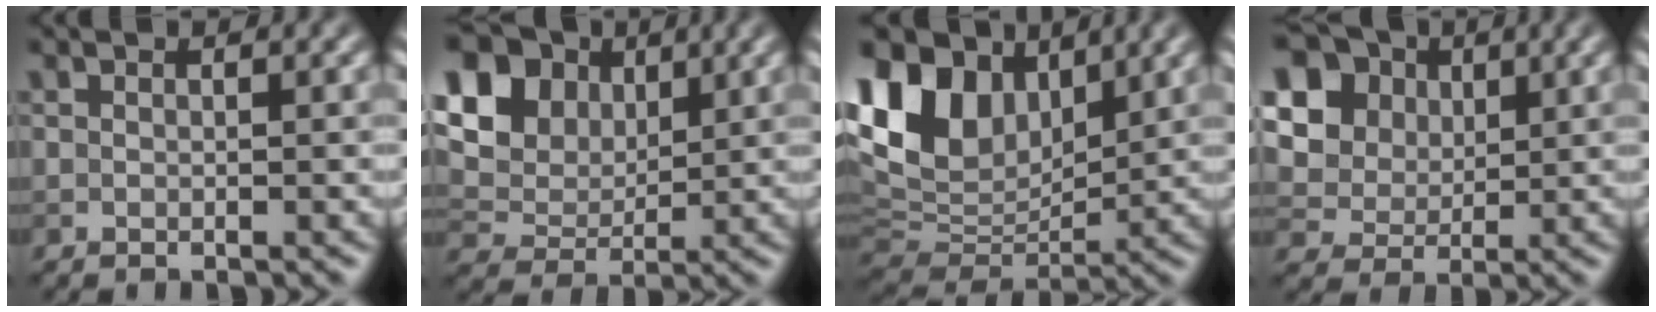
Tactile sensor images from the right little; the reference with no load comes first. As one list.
[{"total": 13.5, "force": [5.6, 10.2, 6.9], "torque": [-0.157, 0.030, 0.101]}, {"total": 12.6, "force": [5.6, 8.3, 7.6], "torque": [-0.181, 0.021, 0.104]}, {"total": 14.3, "force": [5.6, 11.7, 6.1], "torque": [-0.163, 0.022, 0.097]}]